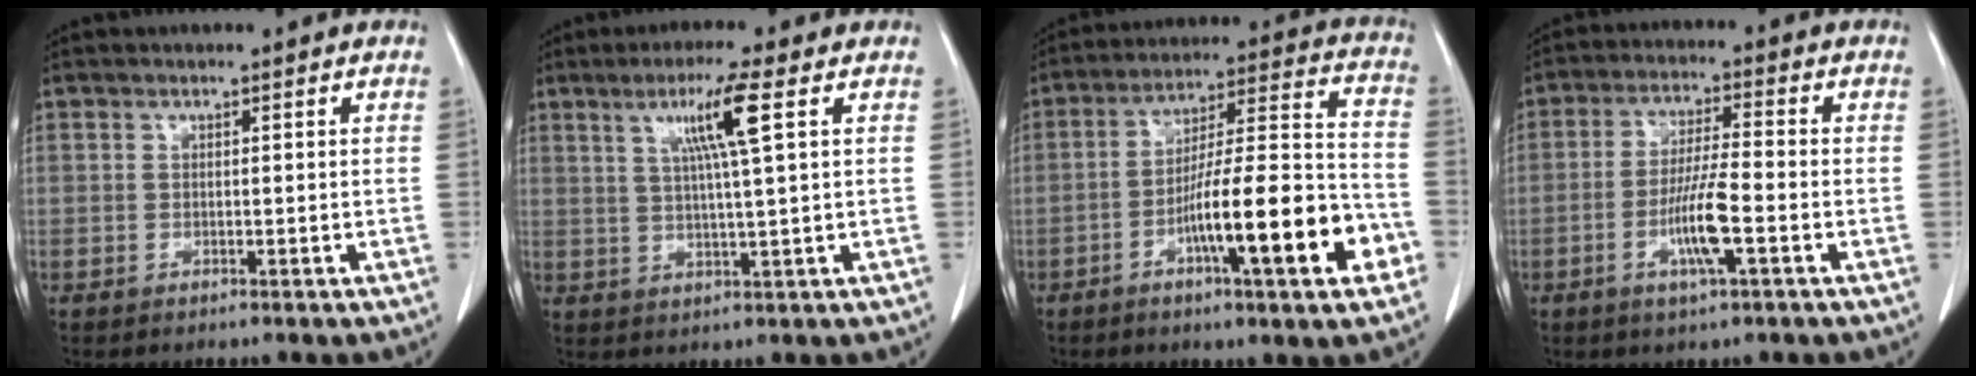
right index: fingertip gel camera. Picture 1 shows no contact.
{"total": 7.1, "force": [2.8, -0.9, 6.5], "torque": [-0.117, 0.002, 0.052]}
{"total": 18.8, "force": [-7.1, 1.9, 17.3], "torque": [-0.250, 0.011, -0.103]}
{"total": 7.7, "force": [-2.5, 0.4, 7.3], "torque": [-0.138, -0.004, -0.046]}